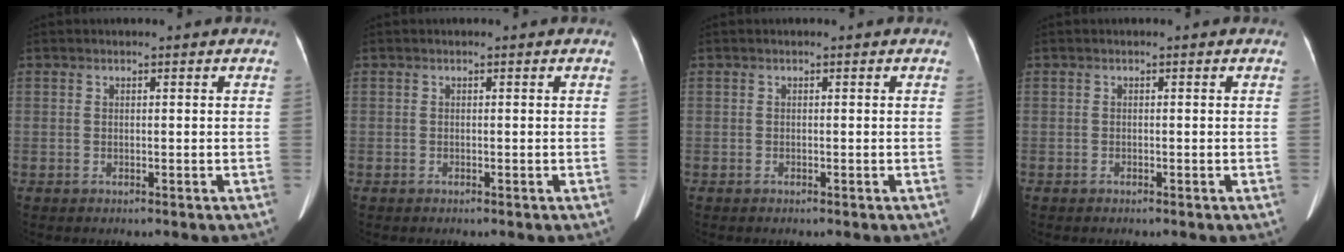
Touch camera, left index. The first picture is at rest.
{"total": 0.0}
{"total": 0.0}
{"total": 0.0}